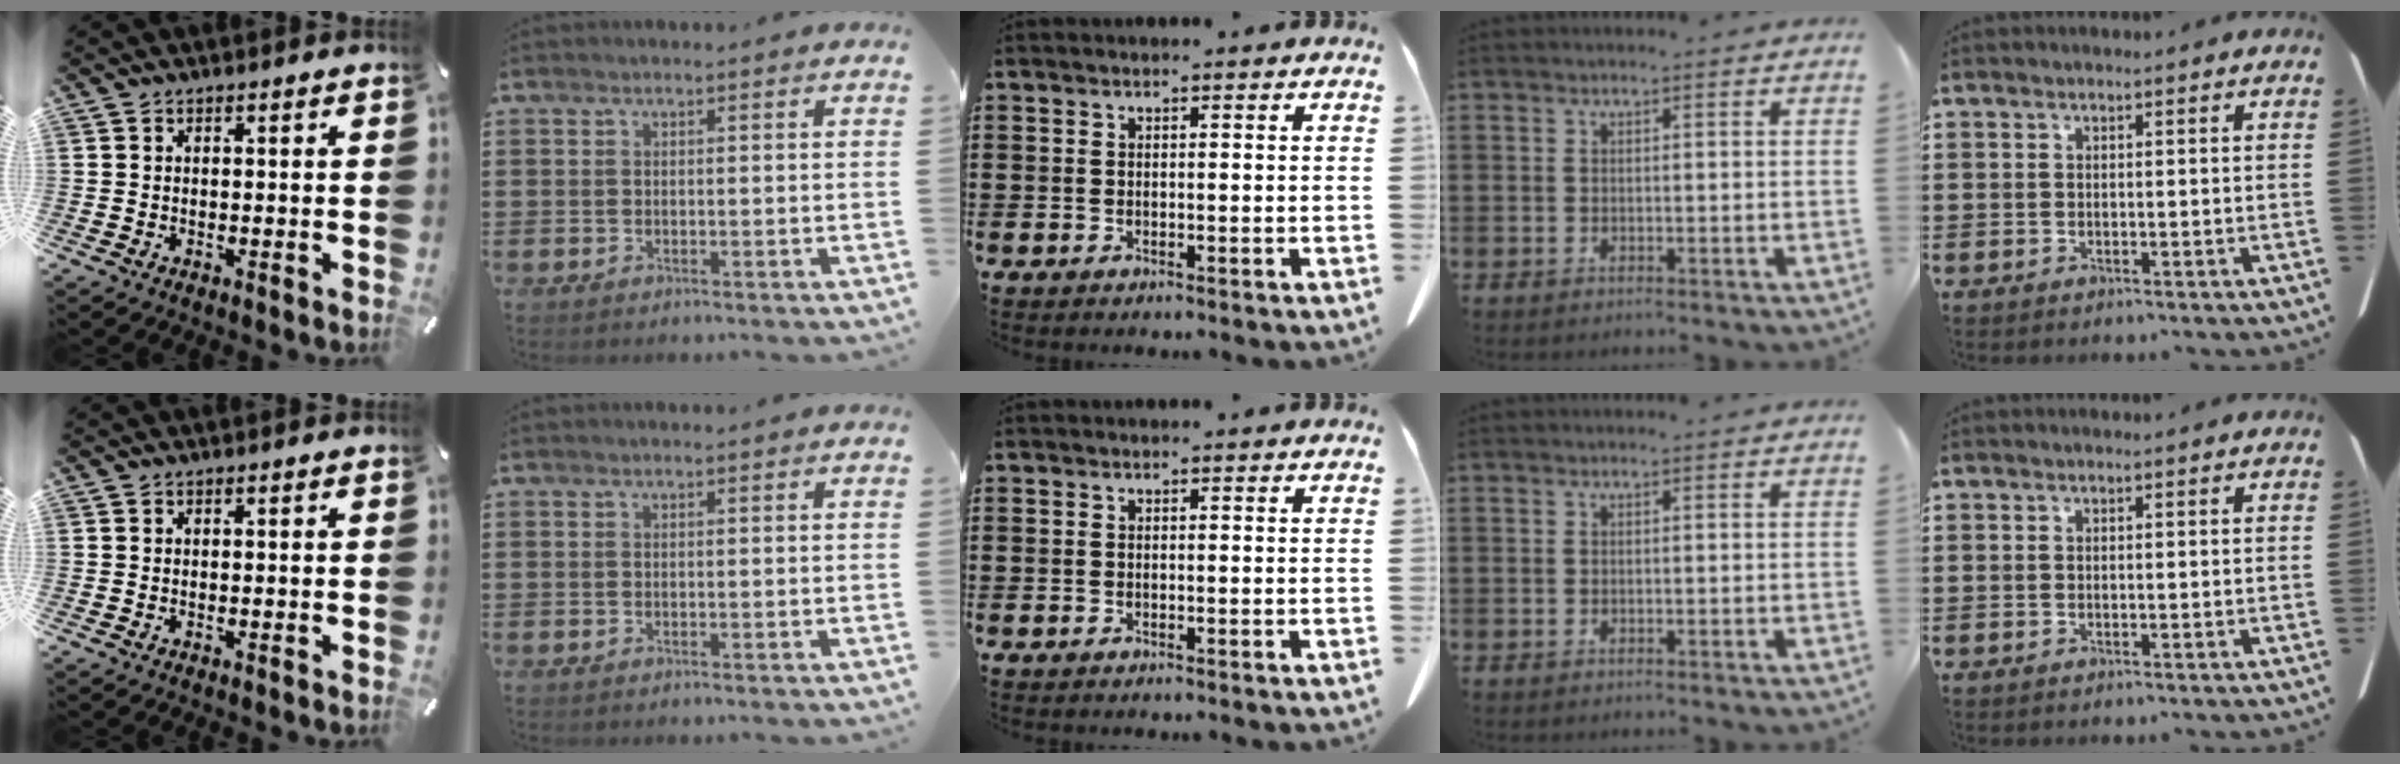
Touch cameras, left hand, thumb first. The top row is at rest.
{}